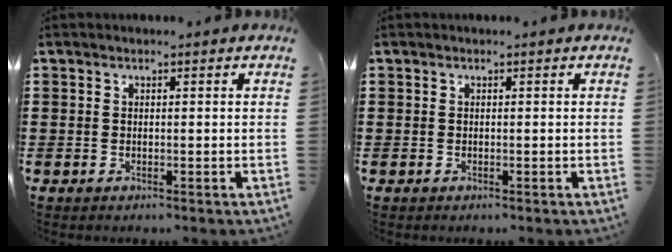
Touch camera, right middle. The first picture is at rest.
{"total": 0.0}